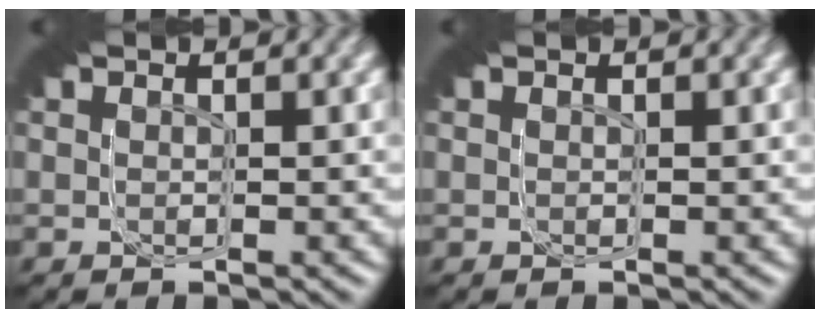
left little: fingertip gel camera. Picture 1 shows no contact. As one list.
[{"total": 0.0}]